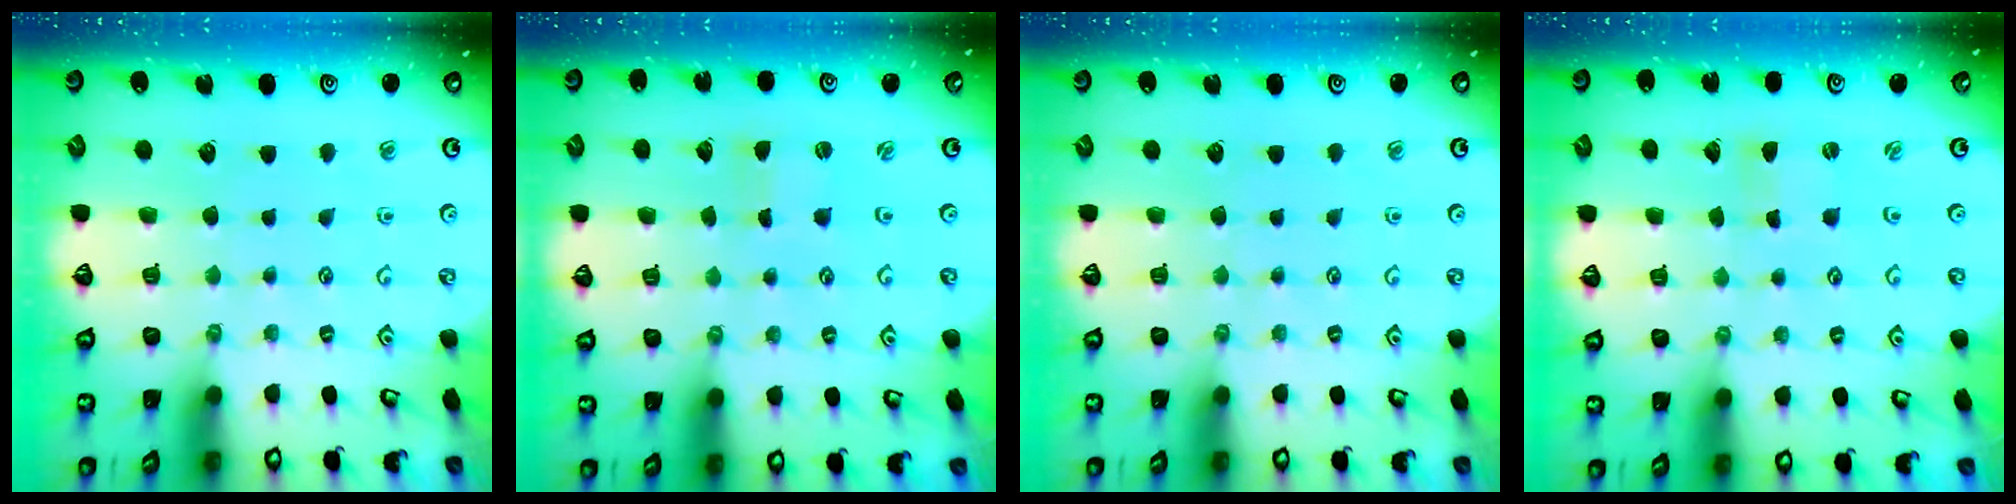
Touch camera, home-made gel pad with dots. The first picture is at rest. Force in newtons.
{"total": 0.0}
{"total": 0.0}
{"total": 0.0}